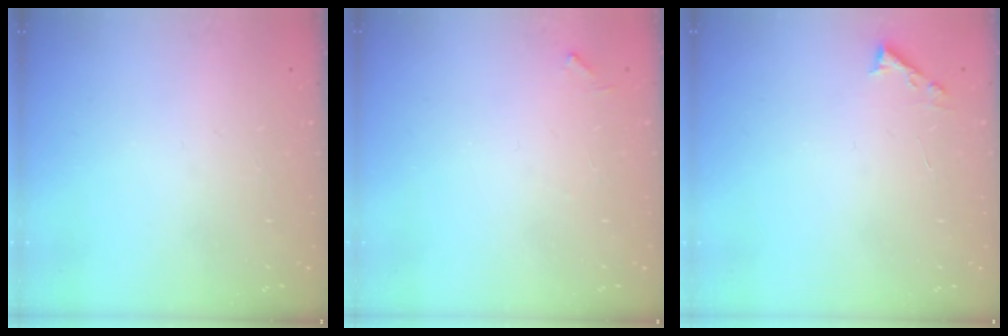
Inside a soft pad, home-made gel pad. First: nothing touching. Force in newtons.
{"total": 6.0, "press": 6.0, "slide": 0.3}
{"total": 3.6, "press": 3.6, "slide": 0.5}